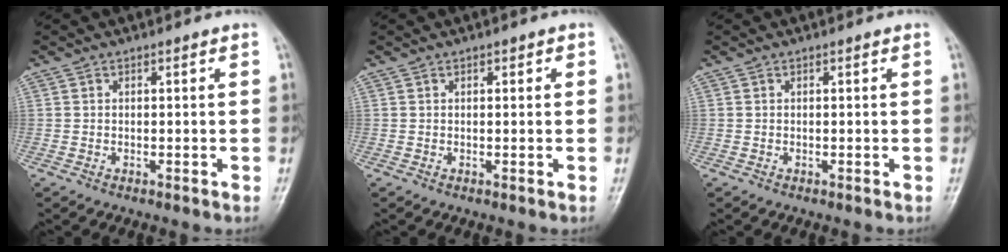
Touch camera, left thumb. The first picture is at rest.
{"total": 0.9, "force": [0.3, 0.5, 0.6], "torque": [-0.004, 0.001, 0.004]}
{"total": 0.0}